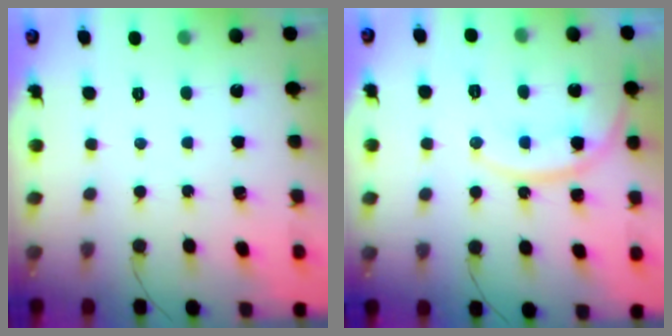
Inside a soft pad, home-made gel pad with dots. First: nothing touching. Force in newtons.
{"total": 14.6, "press": 14.6, "slide": 1.0}